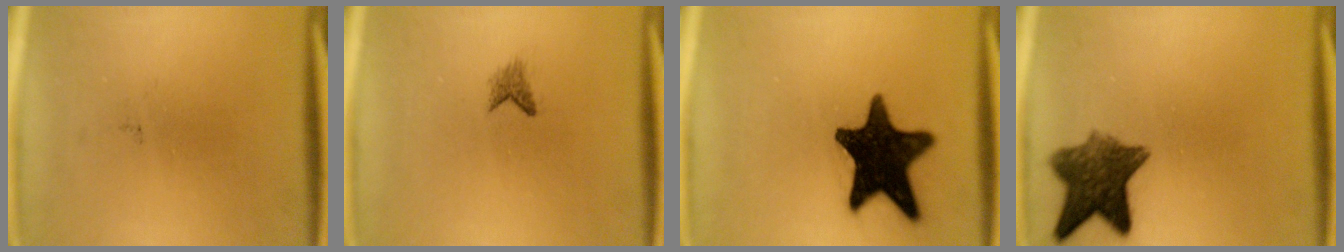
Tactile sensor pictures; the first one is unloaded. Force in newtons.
{"total": 1.2}
{"total": 17.1}
{"total": 8.8}